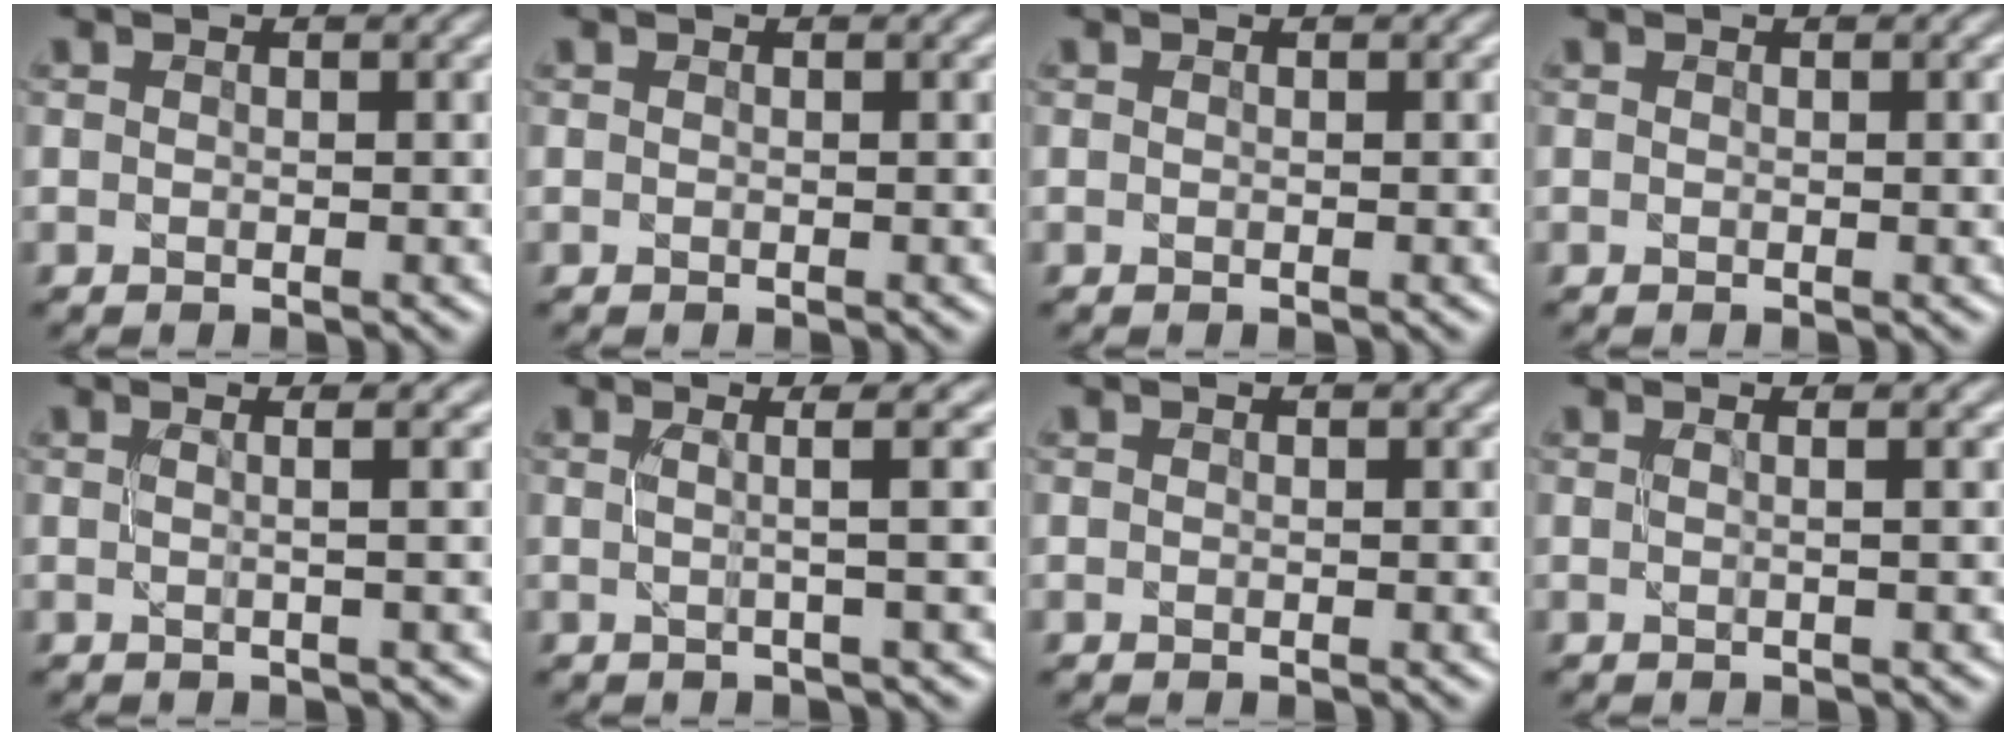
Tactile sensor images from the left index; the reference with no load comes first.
{"total": 0.0}
{"total": 0.0}
{"total": 1.8, "force": [-0.1, 1.0, 1.5], "torque": [-0.017, -0.003, 0.000]}
{"total": 2.3, "force": [0.8, 0.6, 2.1], "torque": [-0.017, 0.007, -0.010]}
{"total": 2.7, "force": [0.6, 0.1, 2.6], "torque": [-0.029, 0.001, 0.002]}
{"total": 0.0}
{"total": 1.4, "force": [0.5, 0.2, 1.2], "torque": [-0.010, 0.002, -0.003]}